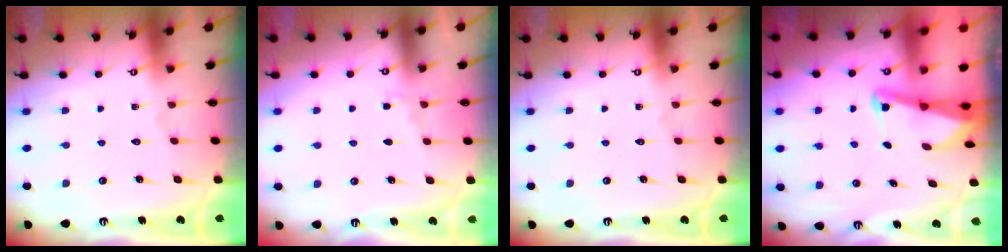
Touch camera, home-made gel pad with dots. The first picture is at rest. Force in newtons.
{"total": 3.2, "press": 3.2, "slide": 0.5}
{"total": 0.0}
{"total": 2.7, "press": 2.6, "slide": 0.6}